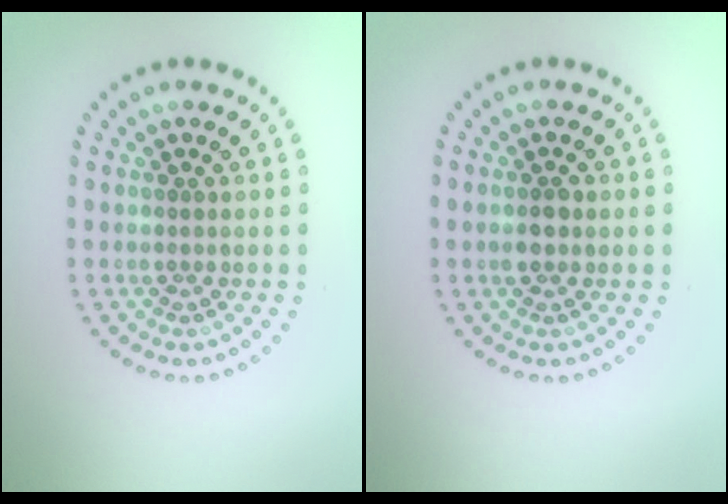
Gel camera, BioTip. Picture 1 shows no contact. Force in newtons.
{"total": 1.3, "press": 1.3, "slide": 0.0}